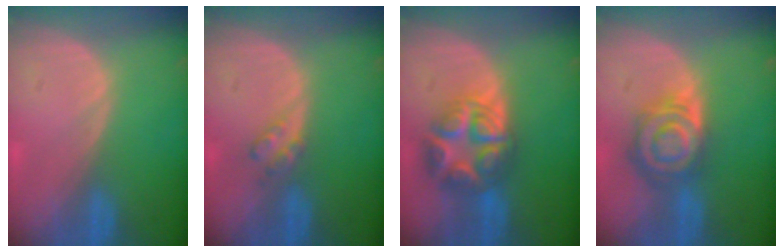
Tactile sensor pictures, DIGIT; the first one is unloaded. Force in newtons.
{"total": 2.4, "press": 2.4, "slide": 0.2}
{"total": 8.3, "press": 8.3, "slide": 0.4}
{"total": 8.1, "press": 7.2, "slide": 3.8}